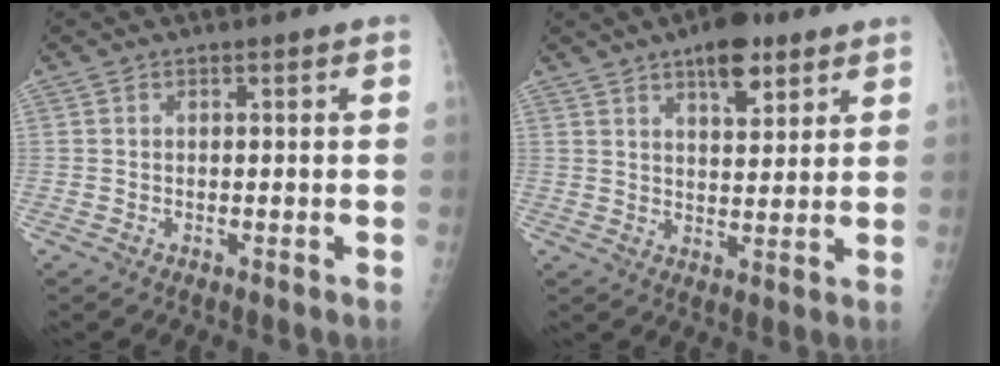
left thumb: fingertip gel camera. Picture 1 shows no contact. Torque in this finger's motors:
{"motor_torque": [1.11, 0.54, 0.60, -0.61, 0.16]}